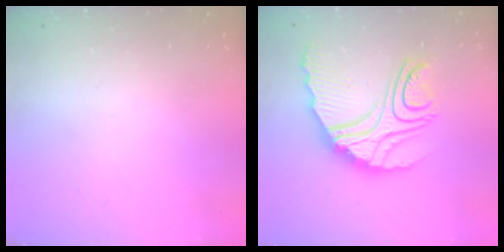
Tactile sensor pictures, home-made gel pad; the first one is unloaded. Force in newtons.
{"total": 16.4, "press": 16.3, "slide": 1.3}